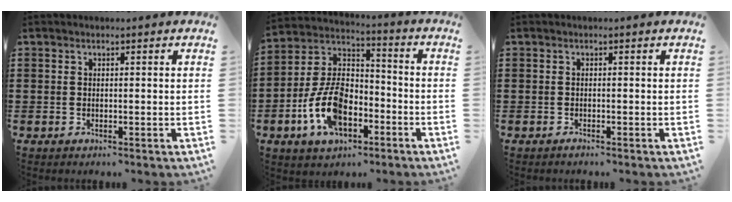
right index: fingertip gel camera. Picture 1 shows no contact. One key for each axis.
{"total": 11.7, "fx": -4.5, "fy": 6.7, "fz": 8.5, "tx": -0.203, "ty": 0.005, "tz": -0.087}
{"total": 0.8, "fx": -0.7, "fy": 0.0, "fz": 0.2, "tx": -0.006, "ty": -0.003, "tz": -0.015}